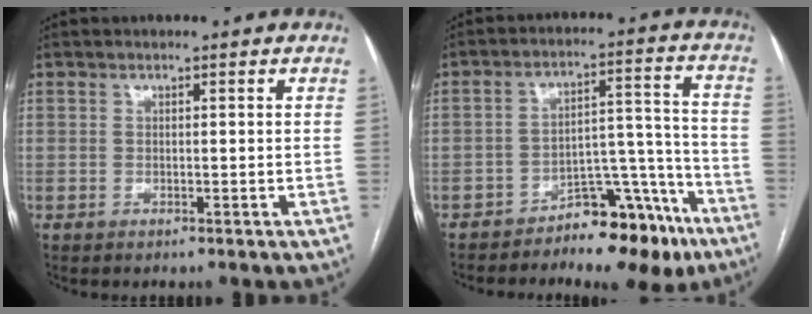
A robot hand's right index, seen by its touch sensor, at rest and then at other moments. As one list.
[{"total": 11.8, "force": [-8.5, 4.2, 7.0], "torque": [-0.076, 0.047, -0.128]}]